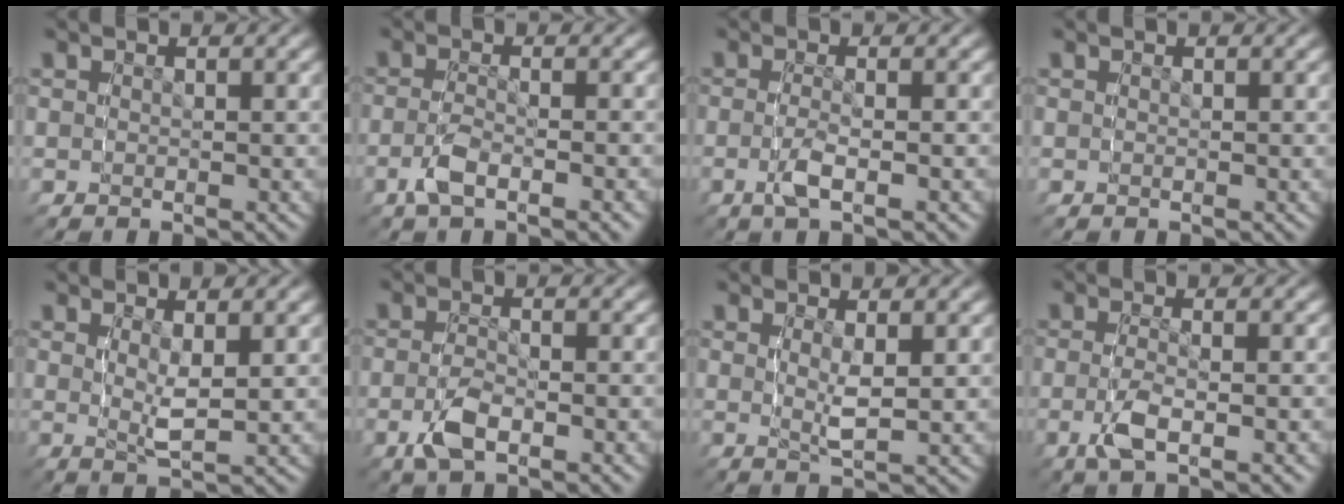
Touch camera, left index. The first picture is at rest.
{"total": 2.3, "force": [-1.4, 0.0, 1.9], "torque": [-0.041, -0.004, -0.023]}
{"total": 1.9, "force": [-0.8, -0.2, 1.7], "torque": [-0.039, -0.005, -0.014]}
{"total": 0.0}
{"total": 2.0, "force": [1.0, -0.3, 1.8], "torque": [-0.035, -0.013, 0.022]}
{"total": 2.4, "force": [-1.3, 0.6, 1.9], "torque": [-0.042, -0.006, -0.022]}
{"total": 1.8, "force": [0.7, -0.4, 1.6], "torque": [-0.034, -0.013, 0.018]}
{"total": 2.4, "force": [-0.9, 0.2, 2.2], "torque": [-0.052, -0.007, -0.014]}